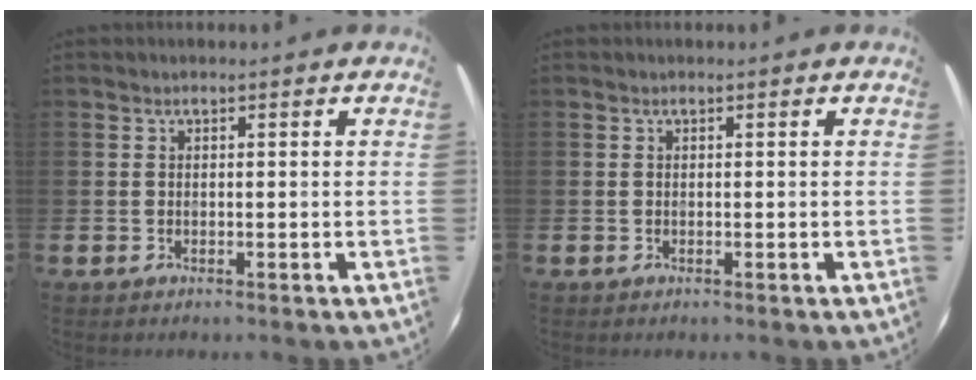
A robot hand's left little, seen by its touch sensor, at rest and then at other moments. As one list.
[{"total": 0.0}]